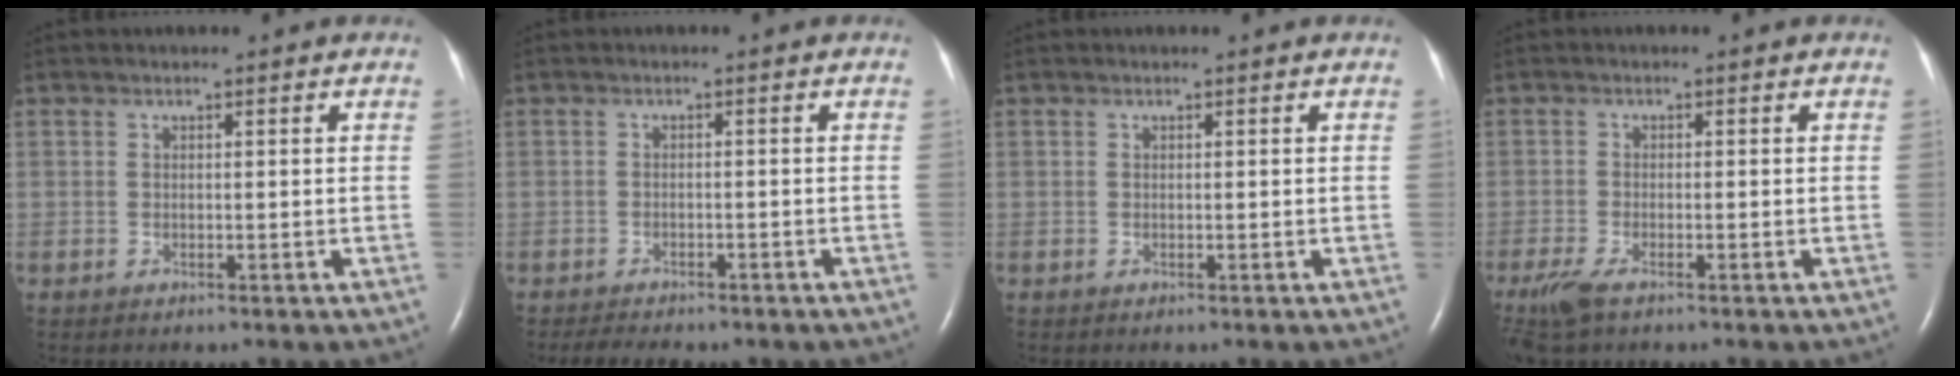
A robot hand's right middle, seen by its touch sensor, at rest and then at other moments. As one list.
[{"total": 5.3, "force": [-4.5, 1.6, 2.3], "torque": [-0.039, -0.008, -0.056]}, {"total": 0.0}, {"total": 4.4, "force": [-3.0, 1.1, 3.0], "torque": [-0.072, -0.013, -0.056]}]